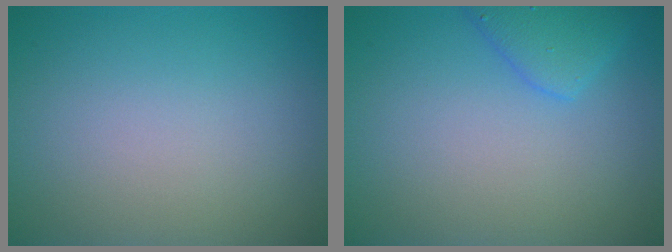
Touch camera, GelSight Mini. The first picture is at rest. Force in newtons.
{"total": 2.6, "press": 2.6, "slide": 0.2}